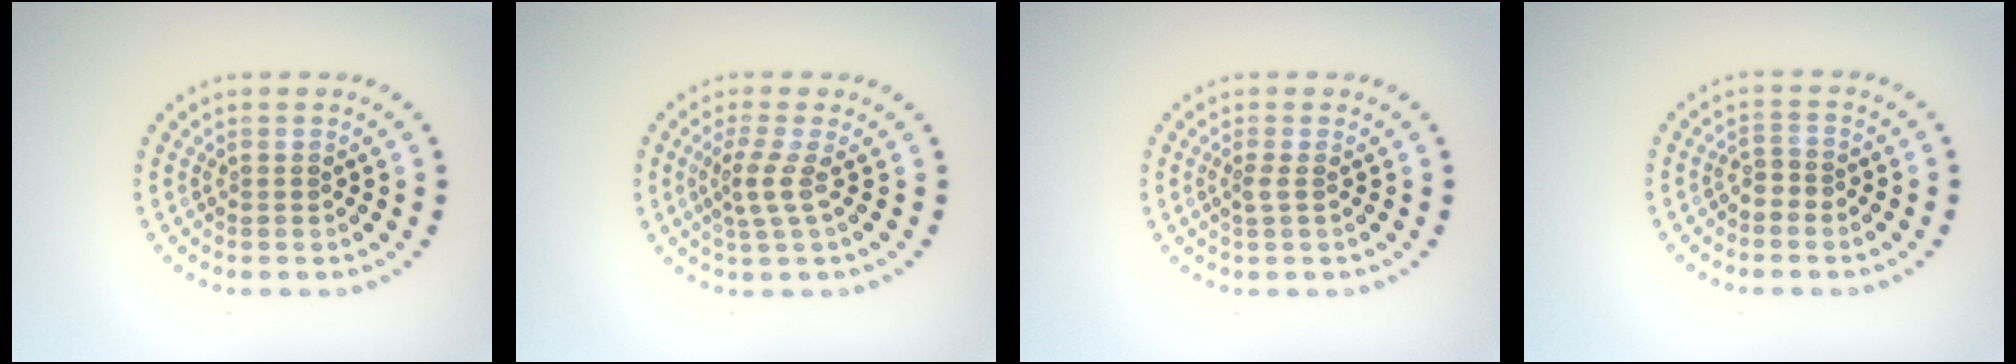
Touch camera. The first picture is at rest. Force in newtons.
{"total": 2.3, "press": 1.6, "slide": 1.7}
{"total": 1.0, "press": 0.7, "slide": 0.7}
{"total": 1.1, "press": 0.7, "slide": 0.8}